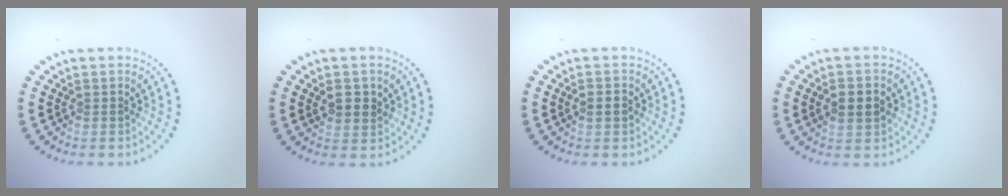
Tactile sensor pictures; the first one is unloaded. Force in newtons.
{"total": 1.7, "press": 1.5, "slide": 0.6}
{"total": 1.9, "press": 1.9, "slide": 0.2}
{"total": 2.4, "press": 2.4, "slide": 0.1}